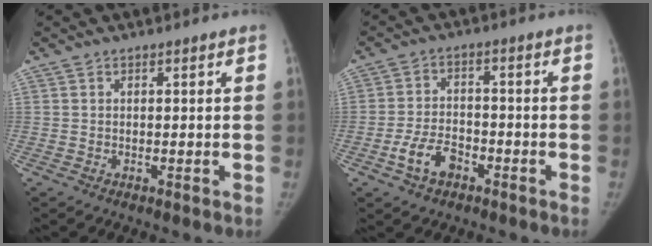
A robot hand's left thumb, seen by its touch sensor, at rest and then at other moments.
{"total": 6.6, "force": [-3.7, 4.0, 3.7], "torque": [-0.066, 0.026, -0.065]}